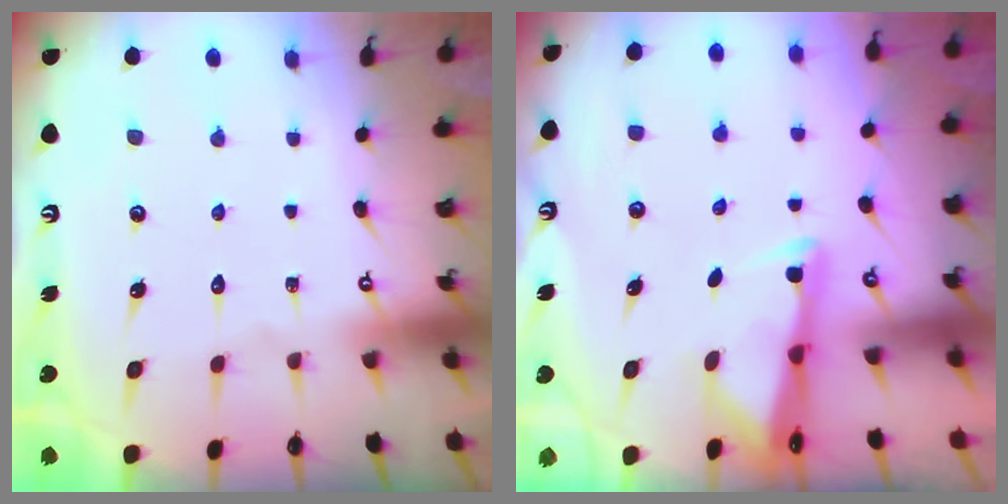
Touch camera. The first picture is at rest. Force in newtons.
{"total": 2.7, "press": 2.7, "slide": 0.4}